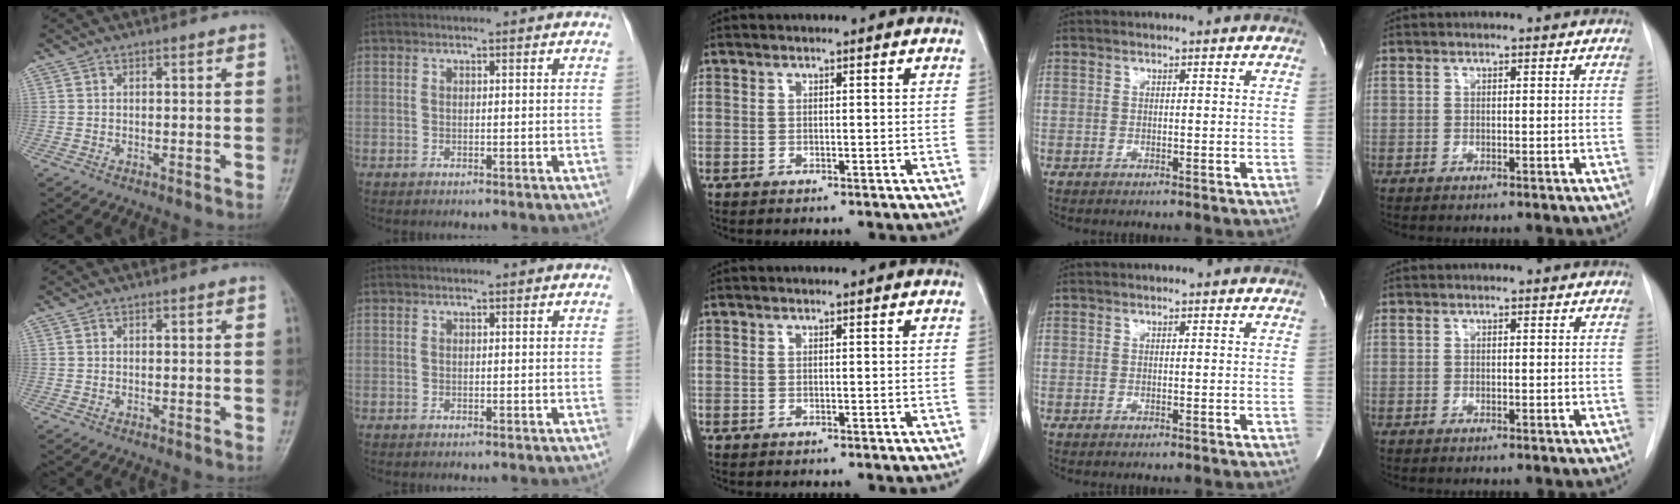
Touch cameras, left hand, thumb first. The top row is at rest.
{}